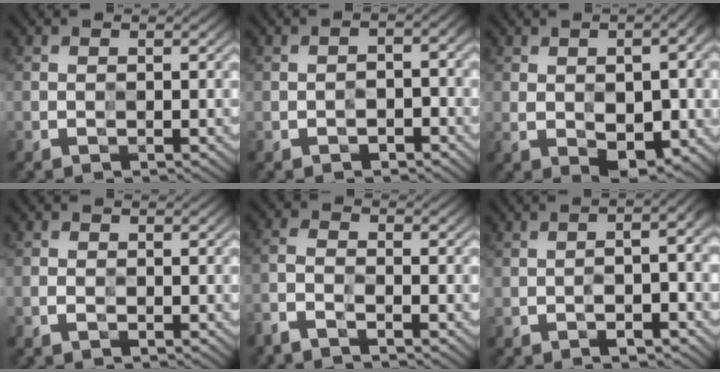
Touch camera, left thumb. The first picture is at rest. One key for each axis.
{"total": 2.4, "fx": -1.2, "fy": 1.3, "fz": 1.6, "tx": -0.025, "ty": -0.001, "tz": -0.022}
{"total": 10.6, "fx": -1.1, "fy": 5.3, "fz": 9.1, "tx": -0.121, "ty": -0.010, "tz": -0.006}
{"total": 1.1, "fx": -0.6, "fy": 0.8, "fz": 0.5, "tx": -0.009, "ty": -0.003, "tz": -0.014}
{"total": 3.0, "fx": -2.5, "fy": 0.6, "fz": 1.6, "tx": -0.037, "ty": -0.006, "tz": -0.060}
{"total": 5.4, "fx": -1.8, "fy": 1.6, "fz": 4.9, "tx": -0.069, "ty": -0.001, "tz": -0.024}